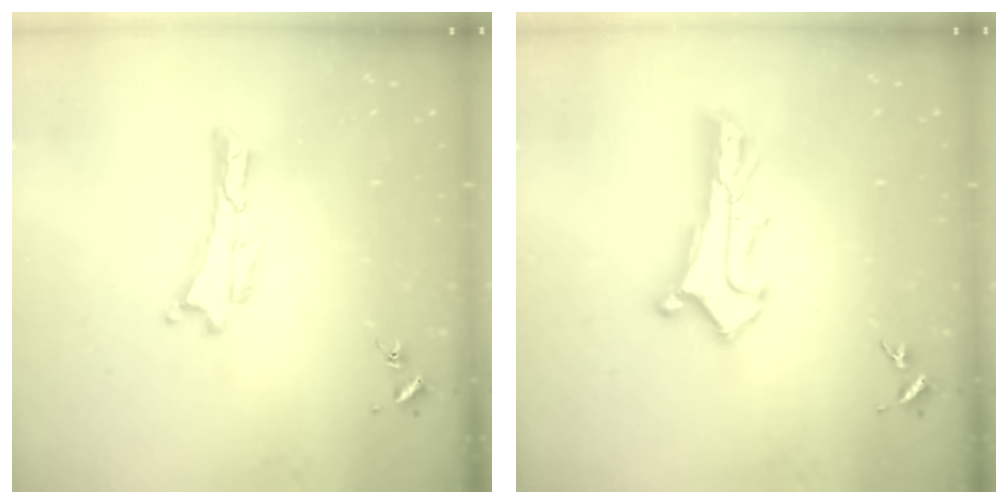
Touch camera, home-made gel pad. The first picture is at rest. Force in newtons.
{"total": 2.9, "press": 2.9, "slide": 0.3}